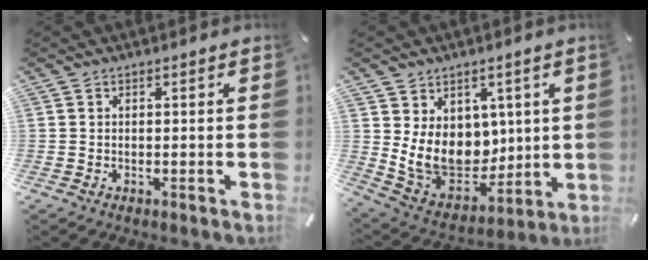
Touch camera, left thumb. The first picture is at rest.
{"total": 13.5, "force": [2.7, 11.2, 7.1], "torque": [-0.150, -0.035, 0.066]}